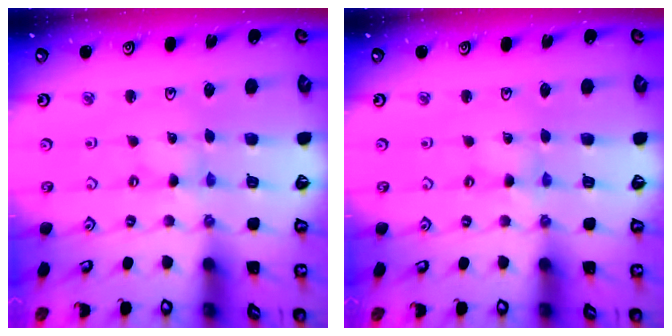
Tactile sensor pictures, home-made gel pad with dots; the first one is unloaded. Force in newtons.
{"total": 1.1, "press": 1.1, "slide": 0.3}